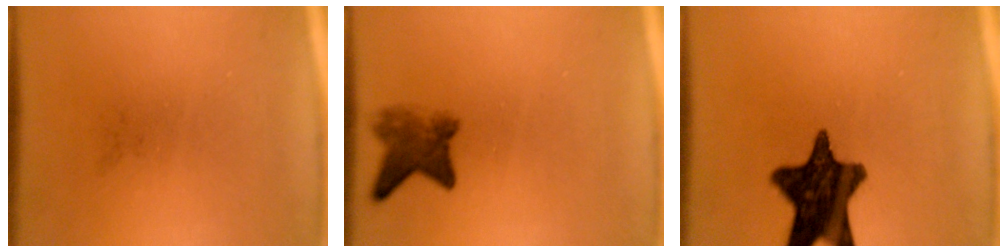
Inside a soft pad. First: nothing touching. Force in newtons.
{"total": 4.2}
{"total": 13.8}